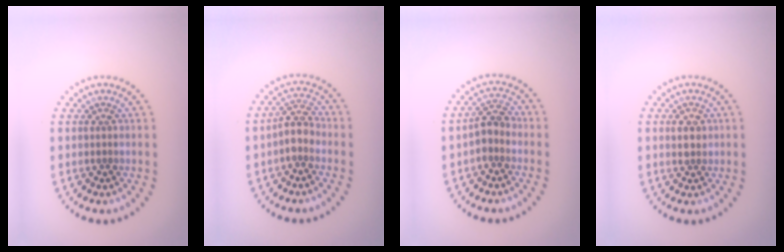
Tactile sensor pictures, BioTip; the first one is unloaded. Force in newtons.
{"total": 2.4, "press": 2.0, "slide": 1.3}
{"total": 2.4, "press": 2.1, "slide": 1.0}
{"total": 1.5, "press": 1.5, "slide": 0.2}